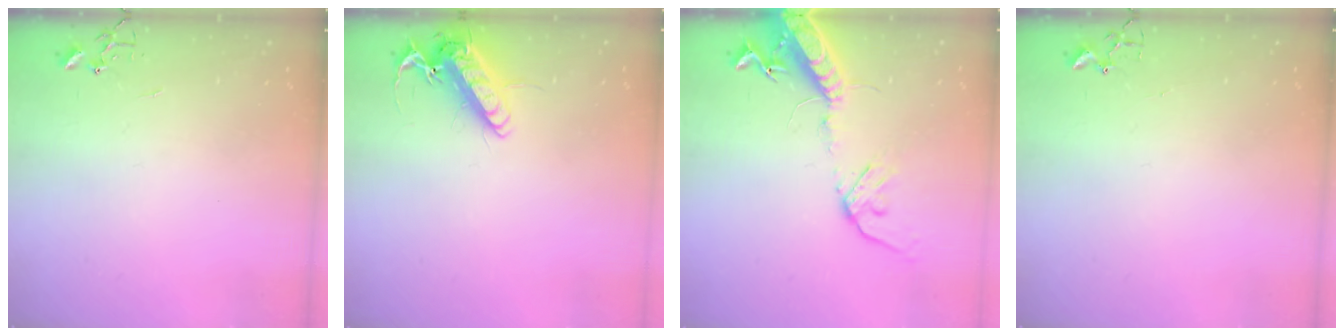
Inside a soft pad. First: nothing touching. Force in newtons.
{"total": 13.5, "press": 13.3, "slide": 2.1}
{"total": 16.2, "press": 15.8, "slide": 3.6}
{"total": 1.7, "press": 1.6, "slide": 0.2}